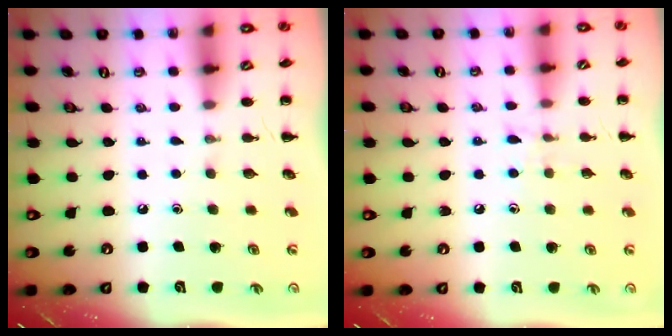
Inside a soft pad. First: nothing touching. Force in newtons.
{"total": 6.0, "press": 5.6, "slide": 2.1}